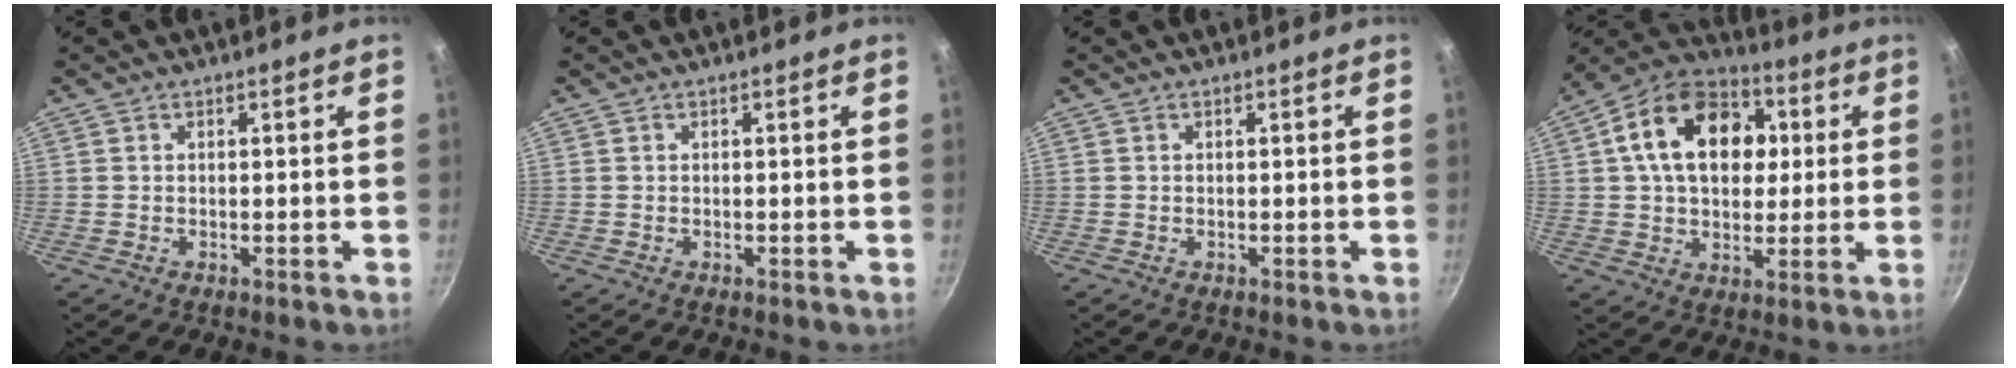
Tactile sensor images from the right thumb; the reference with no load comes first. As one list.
[{"total": 0.0}, {"total": 0.0}, {"total": 19.2, "force": [4.1, 13.4, 13.1], "torque": [-0.185, 0.020, 0.051]}]